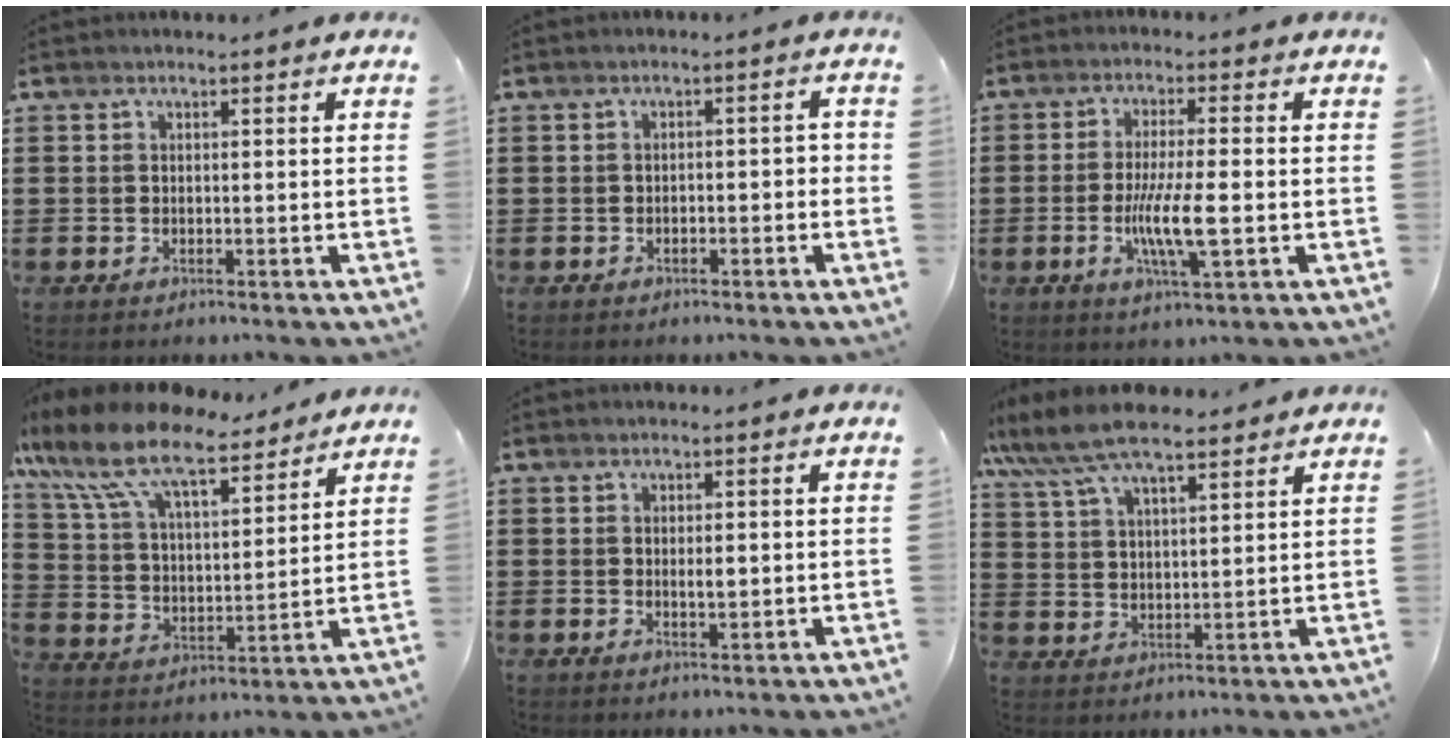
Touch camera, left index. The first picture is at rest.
{"total": 1.7, "force": [-1.5, 0.6, 0.7], "torque": [-0.017, 0.003, -0.033]}
{"total": 7.7, "force": [-1.6, 1.2, 7.4], "torque": [-0.144, -0.011, -0.034]}
{"total": 12.0, "force": [9.4, 3.3, 6.8], "torque": [-0.164, -0.041, 0.164]}
{"total": 1.7, "force": [0.1, 0.5, 1.6], "torque": [-0.030, 0.001, 0.000]}
{"total": 8.2, "force": [7.0, 2.0, 3.9], "torque": [-0.098, -0.014, 0.127]}